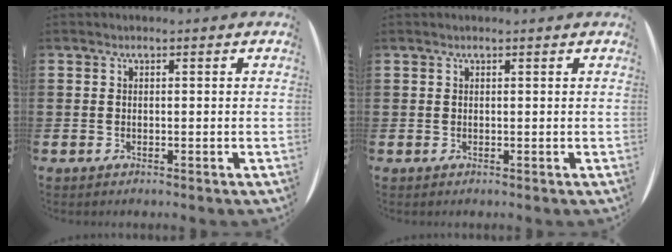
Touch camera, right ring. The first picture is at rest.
{"total": 0.0}